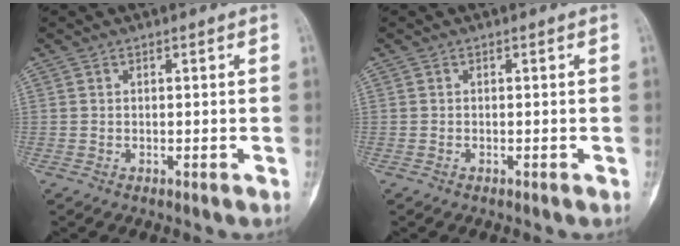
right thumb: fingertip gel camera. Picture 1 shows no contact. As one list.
[{"total": 0.0}]